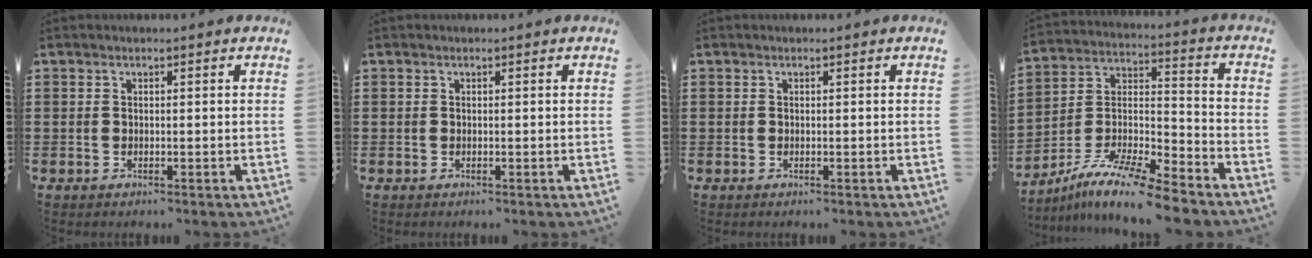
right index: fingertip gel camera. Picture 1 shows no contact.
{"total": 0.0}
{"total": 0.0}
{"total": 10.7, "force": [-9.2, 1.0, 5.3], "torque": [-0.101, 0.014, -0.185]}